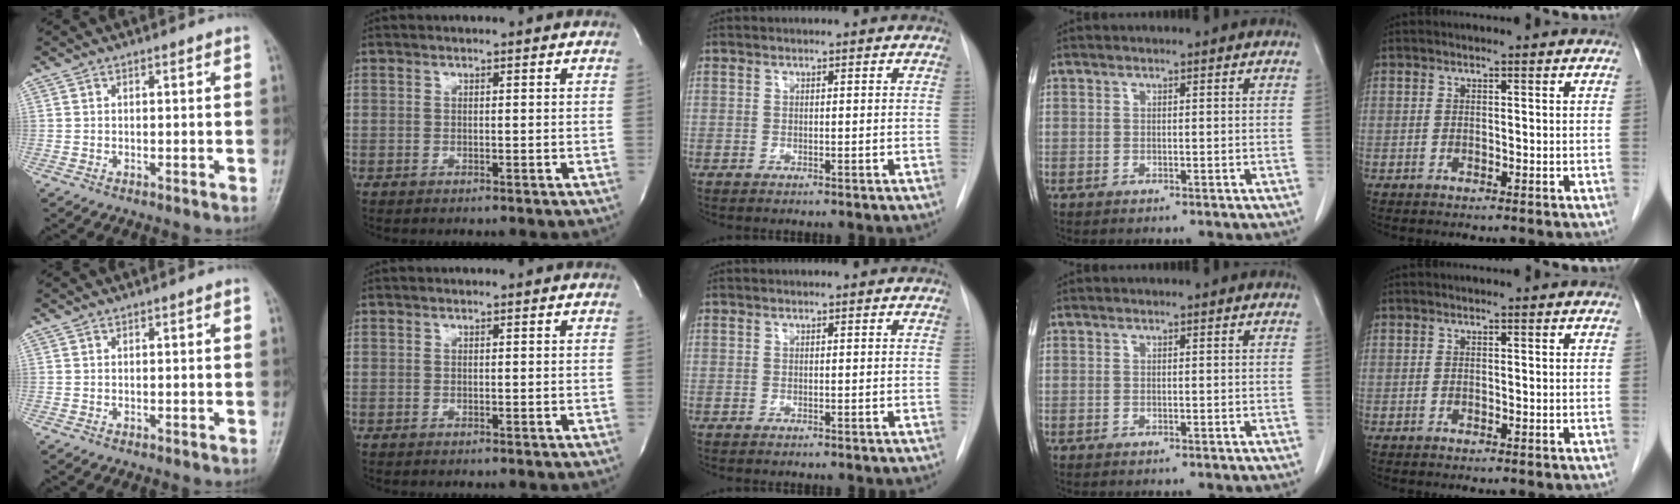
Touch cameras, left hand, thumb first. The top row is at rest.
{}